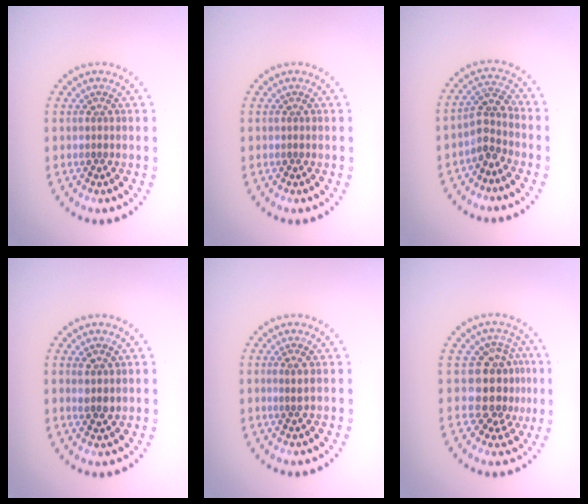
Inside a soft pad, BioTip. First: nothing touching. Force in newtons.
{"total": 0.0}
{"total": 2.5, "press": 2.0, "slide": 1.6}
{"total": 1.6, "press": 1.4, "slide": 0.7}
{"total": 0.6, "press": 0.3, "slide": 0.5}
{"total": 4.2, "press": 3.6, "slide": 2.2}